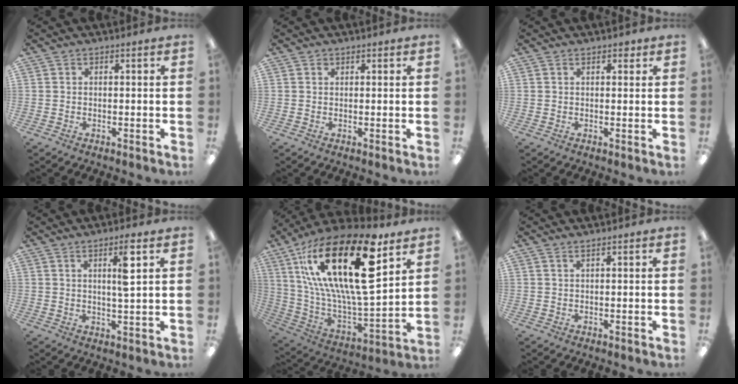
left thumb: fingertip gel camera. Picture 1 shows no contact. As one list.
[{"total": 0.8, "force": [0.4, 0.8, 0.0], "torque": [-0.002, 0.005, 0.006]}, {"total": 1.6, "force": [0.9, 1.0, 0.8], "torque": [0.000, -0.003, 0.013]}, {"total": 6.4, "force": [2.9, 1.1, 5.6], "torque": [-0.093, -0.005, 0.041]}, {"total": 29.9, "force": [13.5, 10.7, 24.5], "torque": [-0.454, -0.085, 0.228]}, {"total": 0.8, "force": [0.6, 0.1, 0.4], "torque": [-0.010, 0.001, 0.011]}]